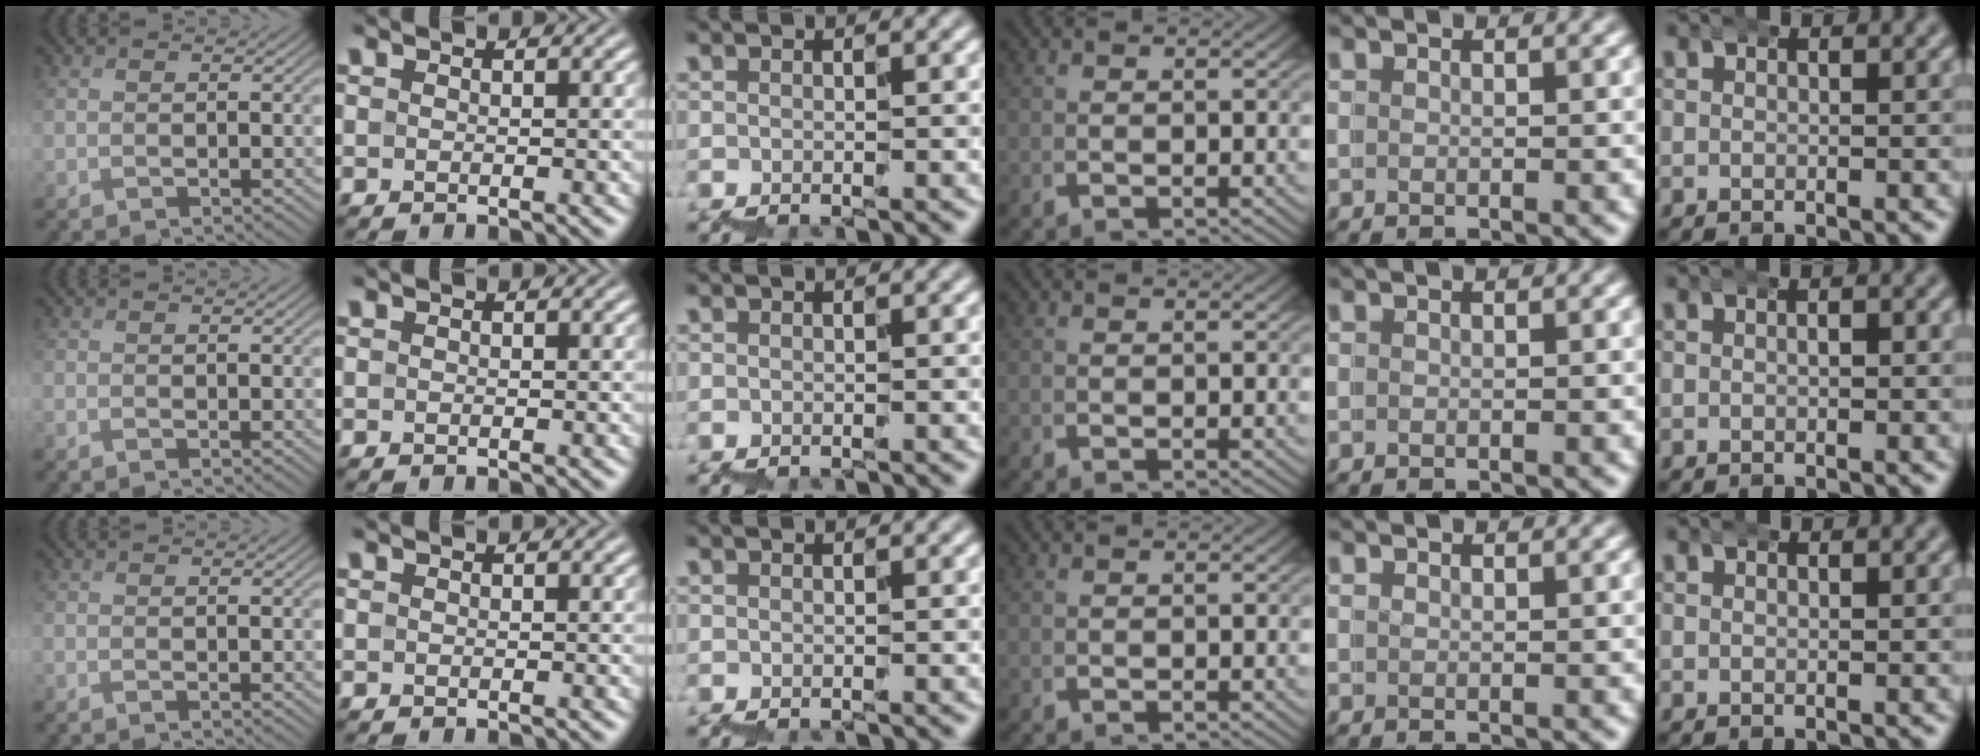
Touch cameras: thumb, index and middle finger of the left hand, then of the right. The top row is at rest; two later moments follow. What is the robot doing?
{"motion": "wrap", "object": "belt"}